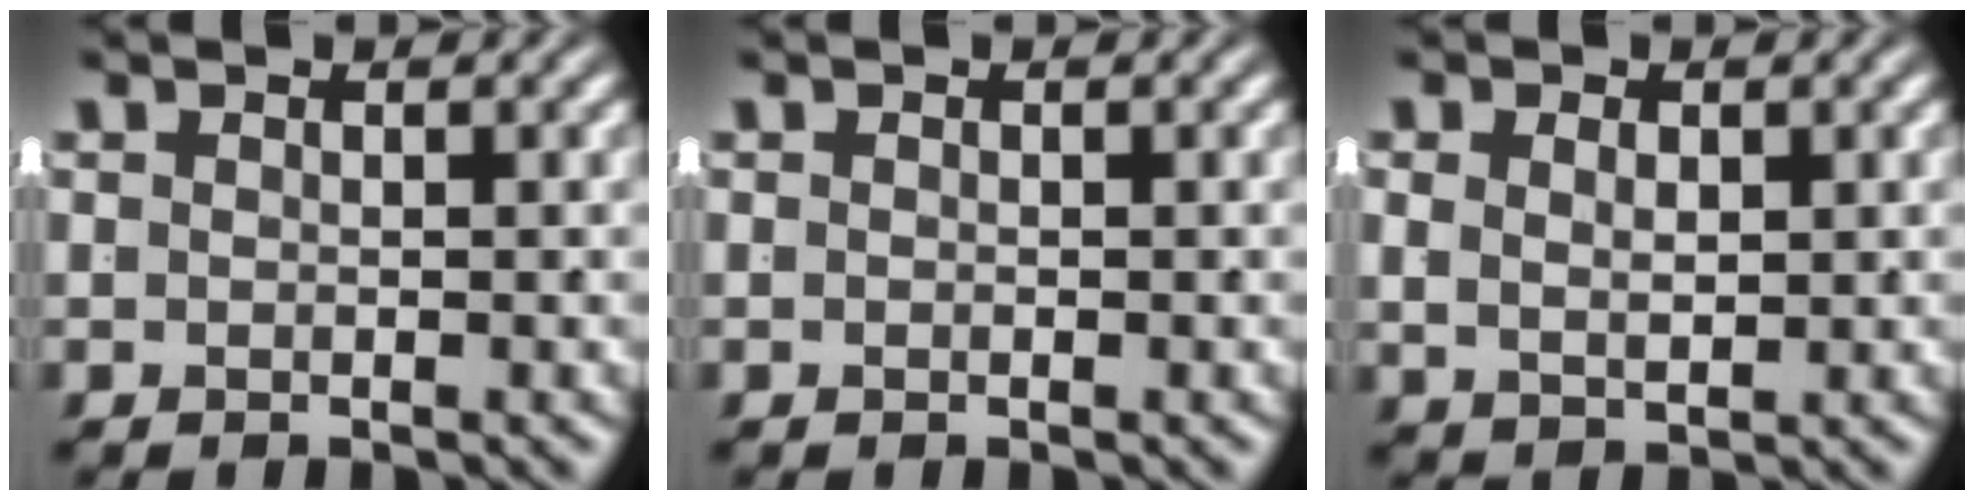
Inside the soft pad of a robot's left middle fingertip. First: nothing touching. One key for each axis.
{"total": 0.0}
{"total": 1.9, "fx": 0.6, "fy": 0.9, "fz": 1.5, "tx": -0.027, "ty": -0.012, "tz": 0.025}